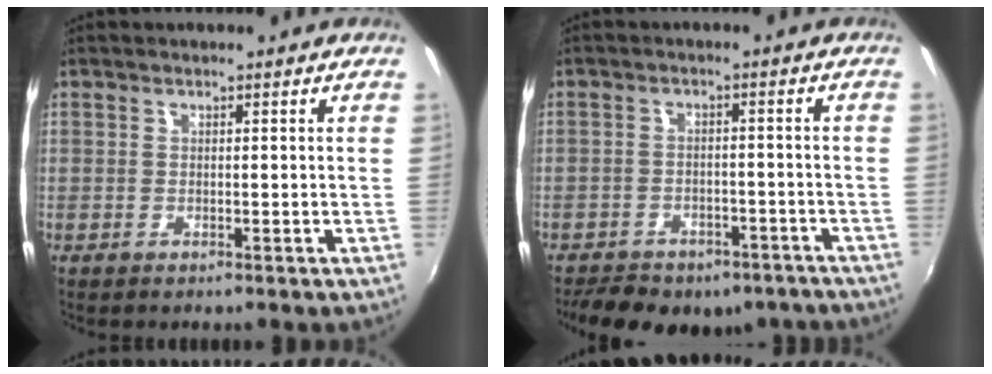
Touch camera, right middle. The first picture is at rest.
{"total": 16.6, "force": [-12.6, 7.9, 7.3], "torque": [-0.159, -0.005, -0.155]}